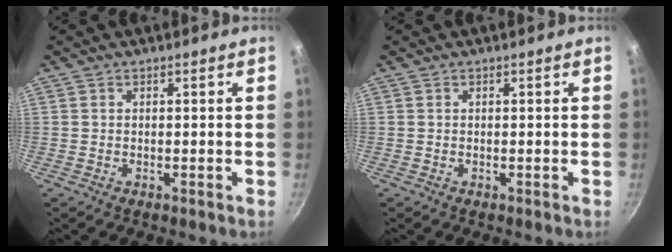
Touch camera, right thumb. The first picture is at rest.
{"total": 0.0}